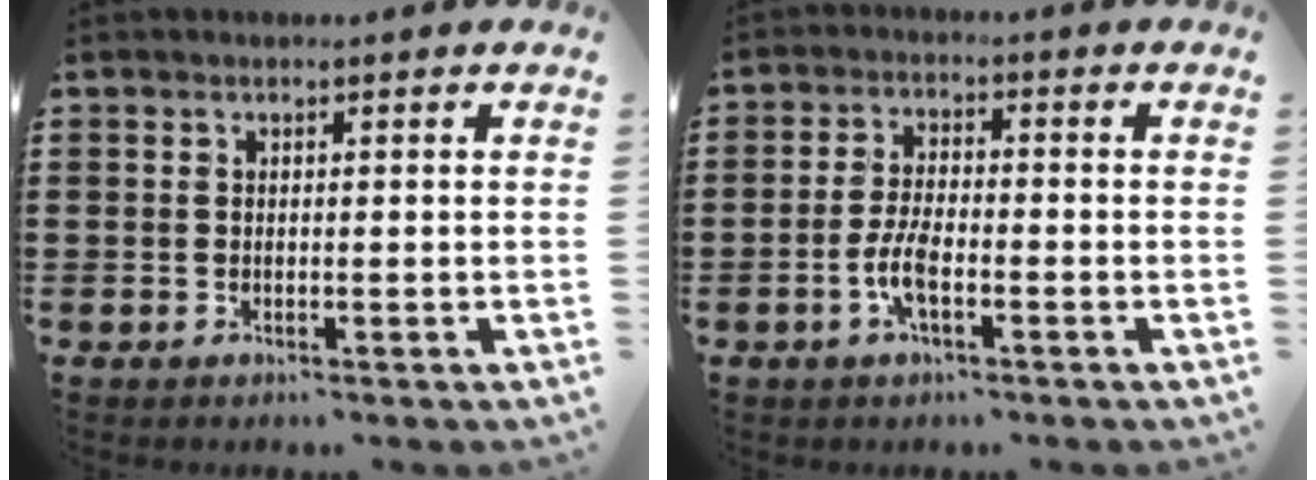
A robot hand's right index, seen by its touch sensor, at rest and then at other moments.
{"total": 4.9, "force": [-1.9, 1.6, 4.2], "torque": [-0.107, -0.006, -0.044]}